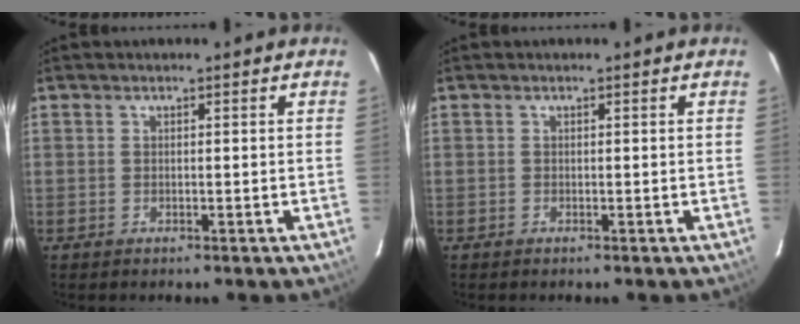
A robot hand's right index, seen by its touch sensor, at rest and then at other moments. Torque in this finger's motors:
{"motor_torque": [0.00, -0.01, -0.02, 0.01]}